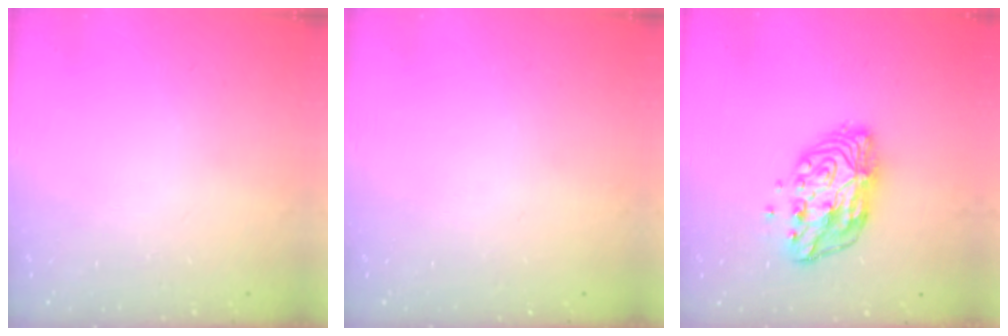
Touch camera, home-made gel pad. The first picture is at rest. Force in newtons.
{"total": 0.0}
{"total": 13.2, "press": 13.2, "slide": 0.9}